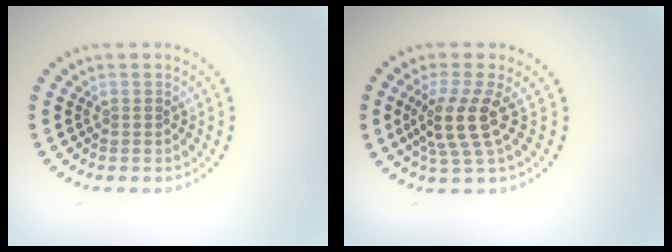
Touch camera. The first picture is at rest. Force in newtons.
{"total": 3.9, "press": 2.9, "slide": 2.6}